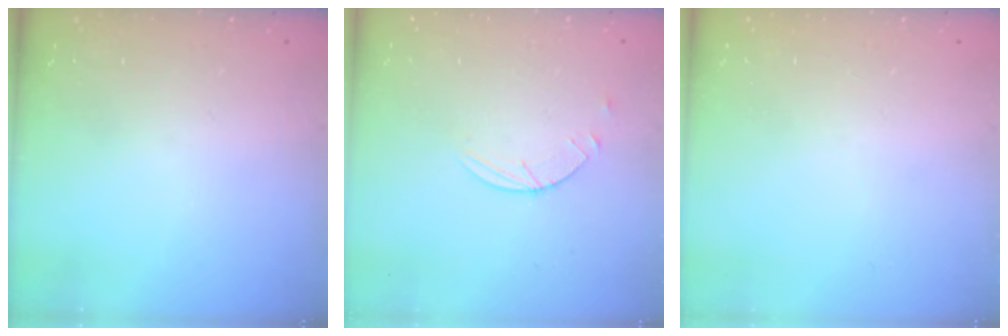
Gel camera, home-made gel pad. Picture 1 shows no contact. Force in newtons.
{"total": 2.9, "press": 2.8, "slide": 0.3}
{"total": 0.0}